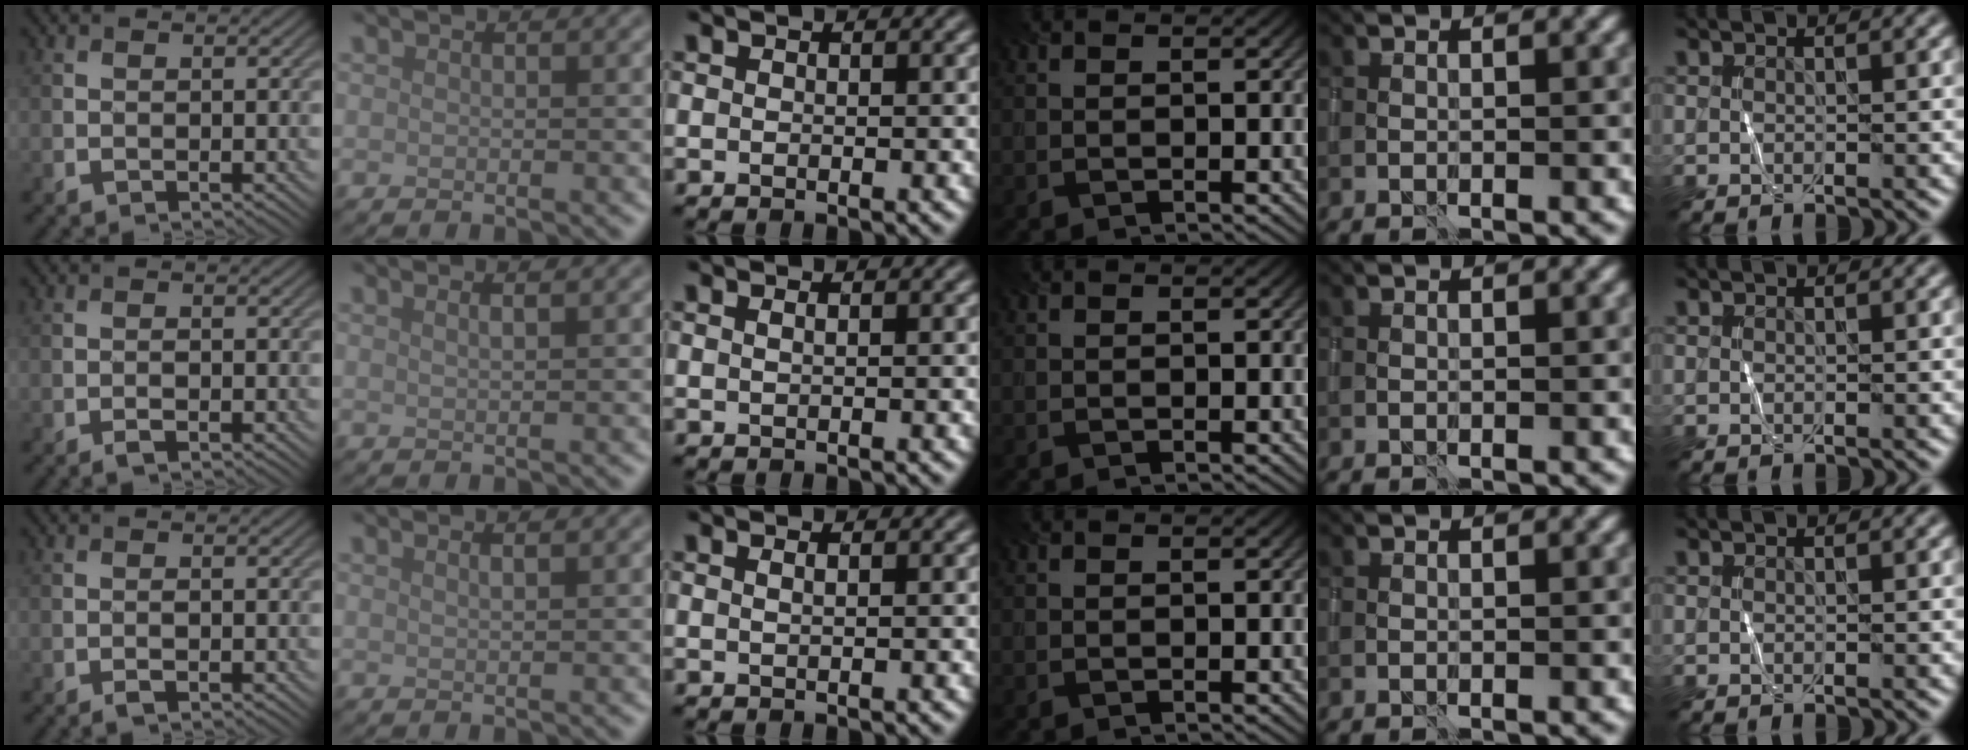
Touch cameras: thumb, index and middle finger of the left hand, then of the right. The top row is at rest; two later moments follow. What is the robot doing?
{"motion": "wrap", "object": "sponge"}